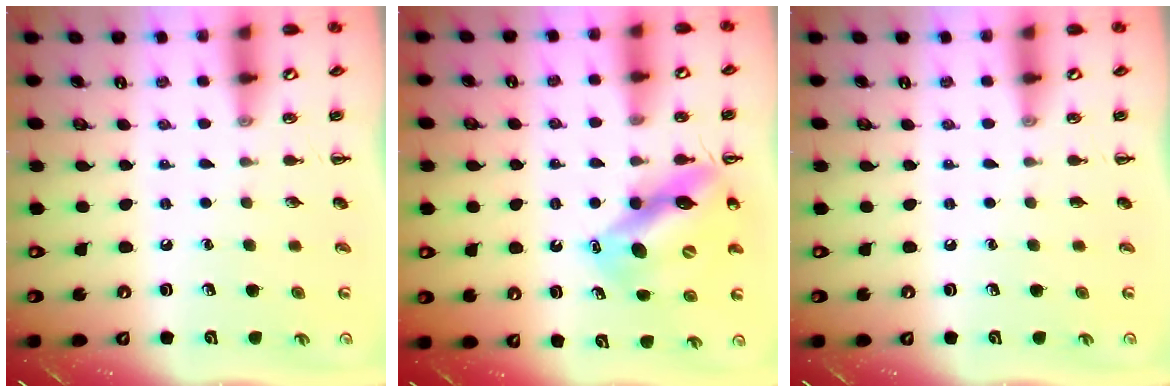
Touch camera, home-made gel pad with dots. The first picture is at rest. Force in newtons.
{"total": 12.6, "press": 12.1, "slide": 3.5}
{"total": 0.0}